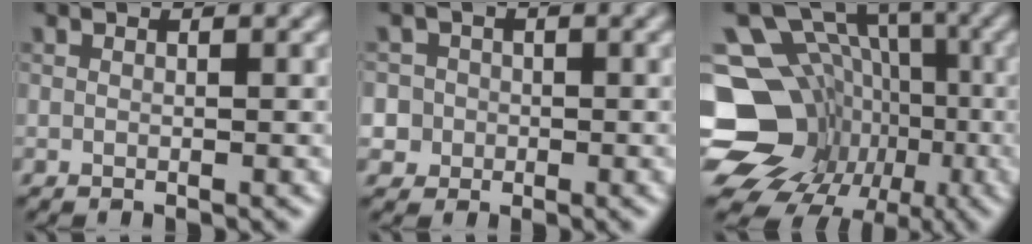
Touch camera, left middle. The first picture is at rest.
{"total": 3.7, "force": [-0.3, 3.6, 0.7], "torque": [0.007, 0.016, -0.014]}
{"total": 17.2, "force": [-5.2, 14.5, 7.6], "torque": [-0.154, -0.007, -0.081]}